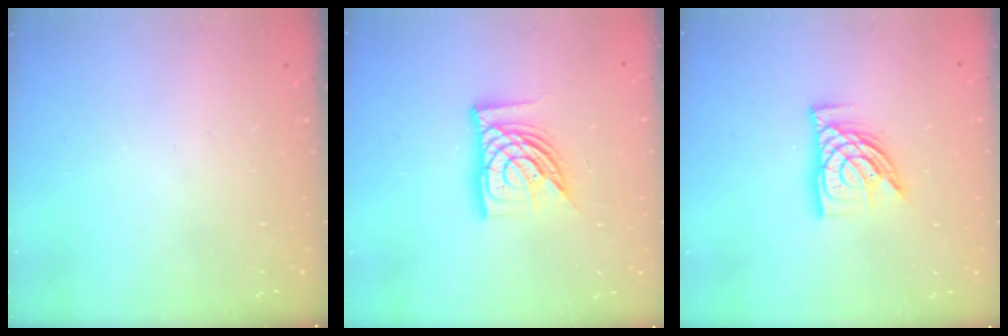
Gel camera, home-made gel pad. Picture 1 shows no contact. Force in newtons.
{"total": 14.8, "press": 14.6, "slide": 1.9}
{"total": 11.3, "press": 11.2, "slide": 1.0}